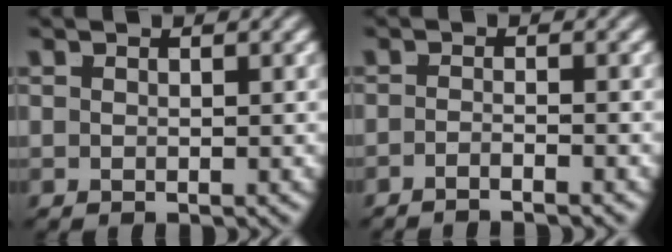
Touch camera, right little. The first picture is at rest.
{"total": 2.3, "force": [-2.2, -0.5, 0.6], "torque": [-0.005, -0.005, -0.037]}